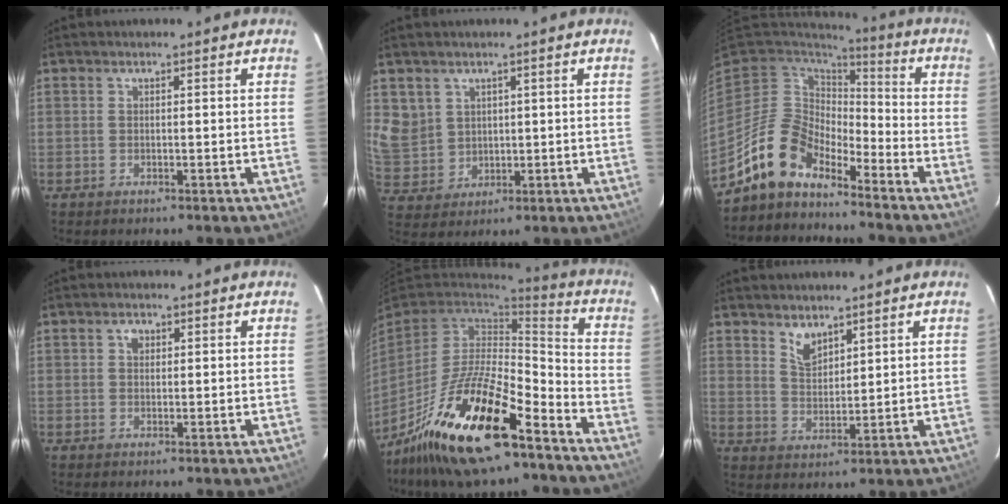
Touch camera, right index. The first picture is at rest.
{"total": 7.9, "force": [3.3, 6.8, 2.0], "torque": [-0.046, 0.011, 0.086]}
{"total": 11.5, "force": [-9.5, 5.2, 3.9], "torque": [-0.082, 0.024, -0.186]}
{"total": 1.5, "force": [0.5, 1.2, 0.7], "torque": [-0.011, 0.008, 0.007]}
{"total": 23.7, "force": [-15.4, 7.3, 16.5], "torque": [-0.326, -0.024, -0.268]}
{"total": 4.3, "force": [3.4, 1.9, 1.8], "torque": [-0.028, 0.001, 0.065]}